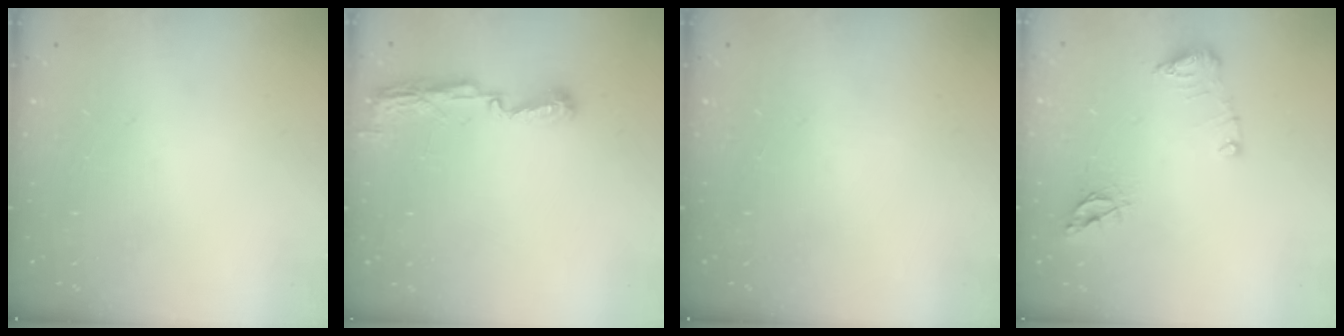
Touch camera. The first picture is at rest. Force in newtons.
{"total": 5.8, "press": 5.8, "slide": 0.5}
{"total": 0.0}
{"total": 10.0, "press": 9.9, "slide": 1.0}